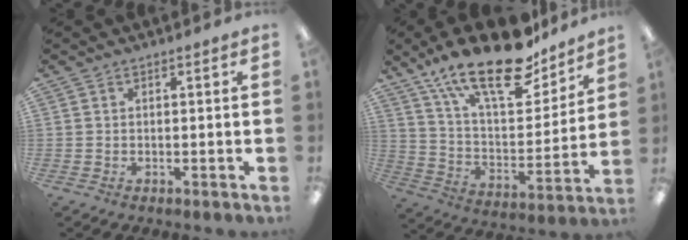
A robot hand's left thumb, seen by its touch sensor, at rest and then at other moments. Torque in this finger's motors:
{"motor_torque": [0.85, 0.10, 1.36, -1.41, 0.45]}